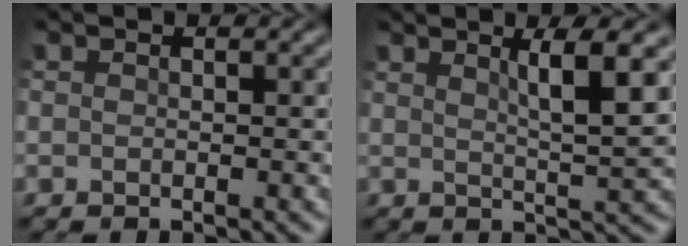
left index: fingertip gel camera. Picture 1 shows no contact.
{"total": 4.5, "force": [2.1, 0.6, 3.9], "torque": [-0.057, -0.003, 0.033]}